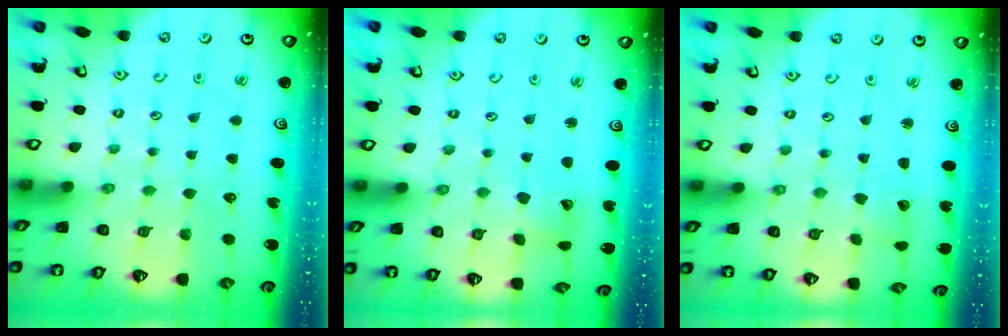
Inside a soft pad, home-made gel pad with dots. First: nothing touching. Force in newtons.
{"total": 6.1, "press": 6.0, "slide": 0.8}
{"total": 2.6, "press": 2.6, "slide": 0.1}